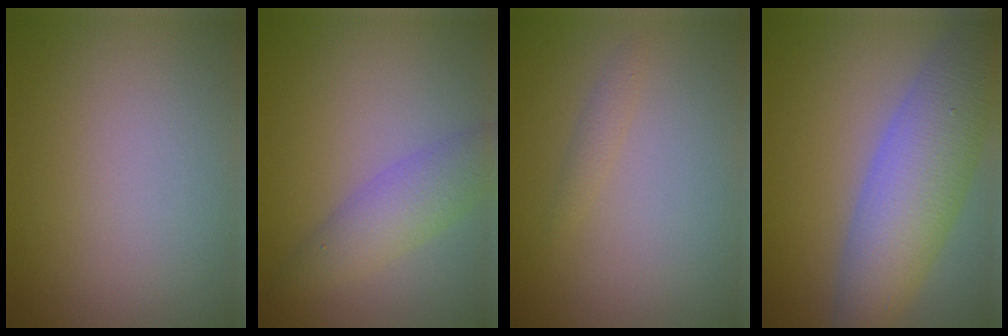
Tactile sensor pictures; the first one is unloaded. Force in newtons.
{"total": 3.5, "press": 3.5, "slide": 0.1}
{"total": 0.9, "press": 0.9, "slide": 0.0}
{"total": 7.8, "press": 7.8, "slide": 0.3}